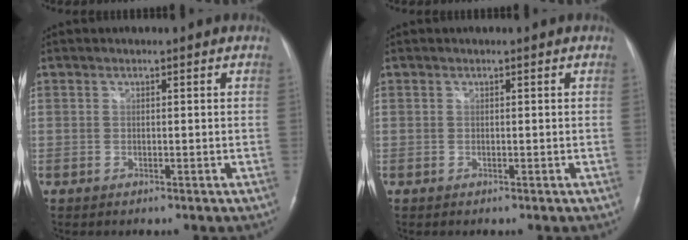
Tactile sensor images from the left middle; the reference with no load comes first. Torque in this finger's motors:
{"motor_torque": [0.00, 0.00, -0.07, -0.01]}